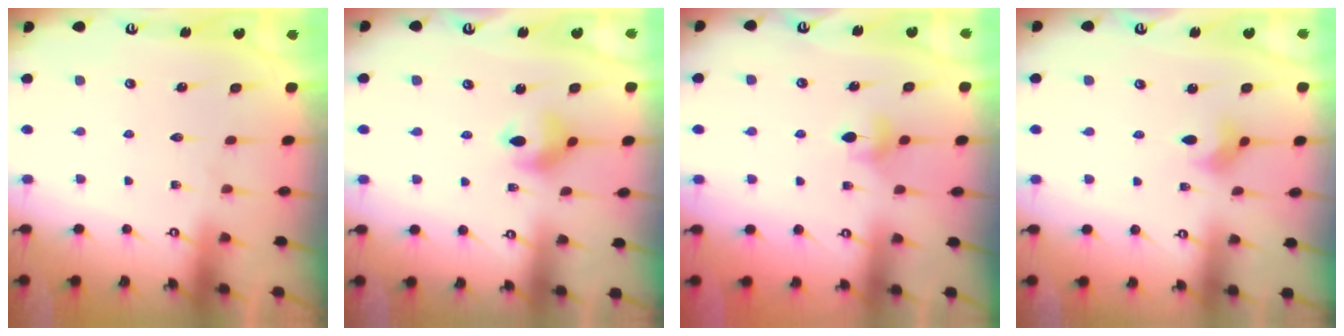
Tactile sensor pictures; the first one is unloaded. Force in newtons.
{"total": 8.6, "press": 8.1, "slide": 3.0}
{"total": 4.8, "press": 4.8, "slide": 0.7}
{"total": 3.0, "press": 3.0, "slide": 0.6}